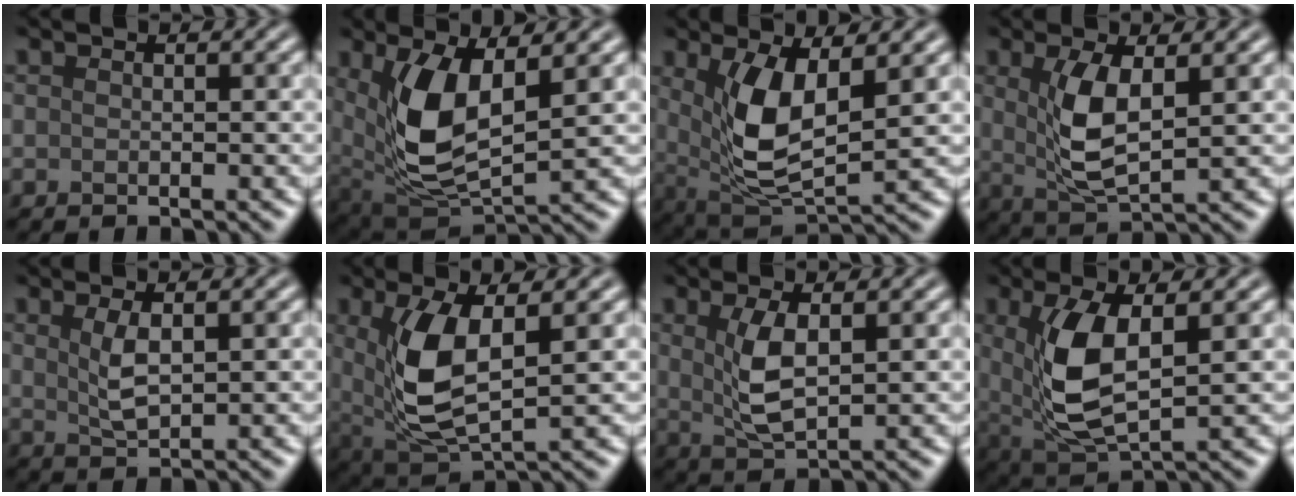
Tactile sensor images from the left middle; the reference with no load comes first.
{"total": 7.1, "force": [1.3, 3.1, 6.2], "torque": [-0.140, -0.018, 0.037]}
{"total": 6.1, "force": [1.0, 2.4, 5.6], "torque": [-0.121, -0.018, 0.032]}
{"total": 4.5, "force": [0.5, 1.5, 4.2], "torque": [-0.092, -0.007, 0.022]}
{"total": 2.1, "force": [0.5, 0.5, 1.9], "torque": [-0.044, -0.003, 0.021]}
{"total": 6.5, "force": [0.8, 2.7, 5.9], "torque": [-0.135, -0.015, 0.029]}
{"total": 3.5, "force": [0.5, 1.1, 3.3], "torque": [-0.077, -0.004, 0.022]}
{"total": 6.5, "force": [0.7, 2.7, 5.8], "torque": [-0.133, -0.014, 0.027]}